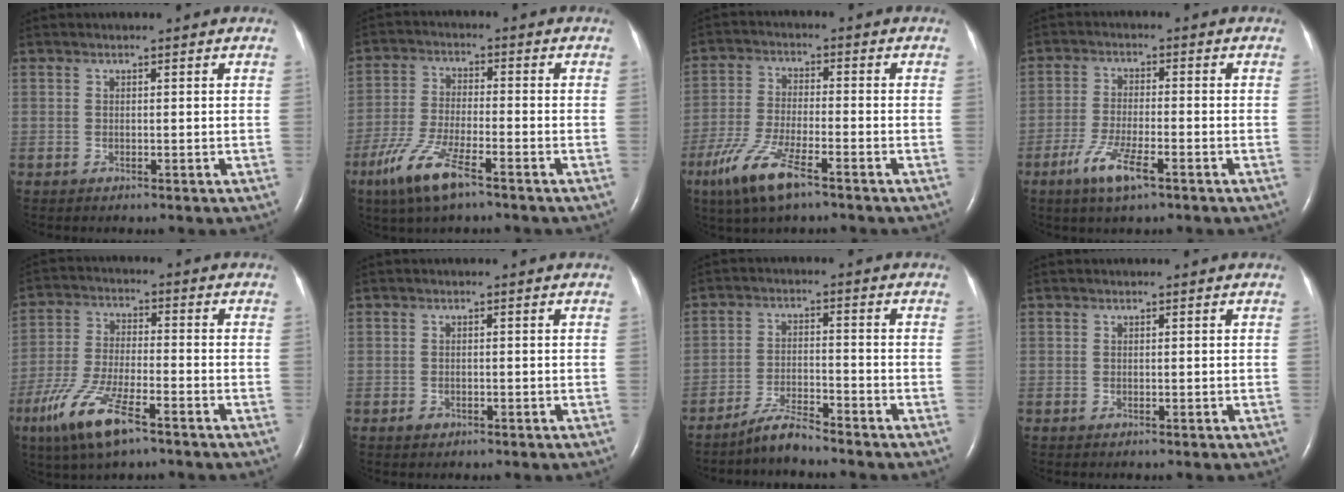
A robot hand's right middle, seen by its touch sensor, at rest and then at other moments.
{"total": 9.2, "force": [-5.7, 1.7, 7.0], "torque": [-0.154, -0.018, -0.109]}
{"total": 9.5, "force": [-5.8, 1.9, 7.3], "torque": [-0.158, -0.019, -0.109]}
{"total": 6.5, "force": [-3.8, 1.0, 5.2], "torque": [-0.112, -0.009, -0.067]}
{"total": 11.1, "force": [-6.5, 2.4, 8.6], "torque": [-0.184, -0.019, -0.119]}
{"total": 0.9, "force": [-0.6, 0.6, 0.4], "torque": [-0.007, 0.002, -0.007]}
{"total": 4.4, "force": [-4.2, 0.0, 1.4], "torque": [-0.030, -0.014, -0.080]}
{"total": 0.0}